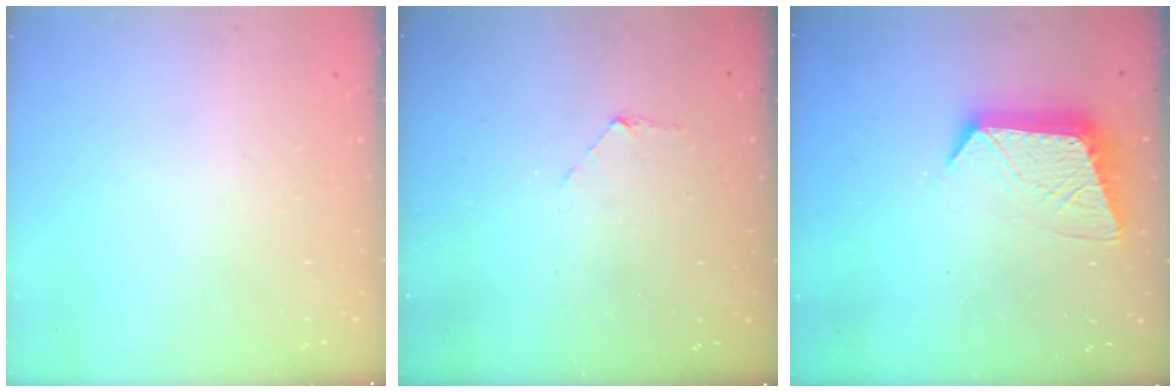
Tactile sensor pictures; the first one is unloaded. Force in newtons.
{"total": 4.0, "press": 4.0, "slide": 0.4}
{"total": 11.5, "press": 11.4, "slide": 0.9}